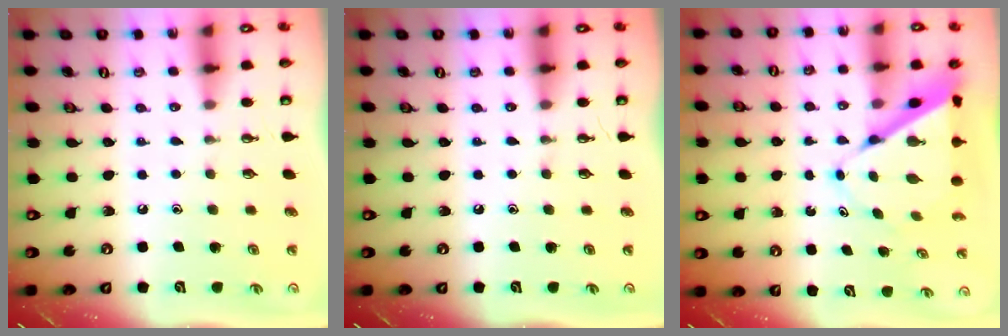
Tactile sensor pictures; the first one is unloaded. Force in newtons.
{"total": 0.0}
{"total": 9.3, "press": 9.3, "slide": 0.7}